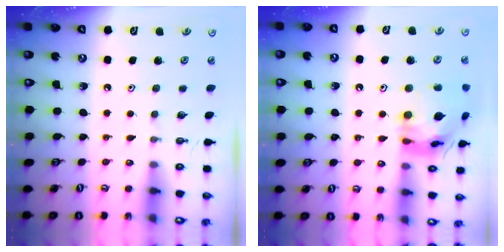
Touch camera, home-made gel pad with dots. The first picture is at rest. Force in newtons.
{"total": 17.5, "press": 17.4, "slide": 1.7}